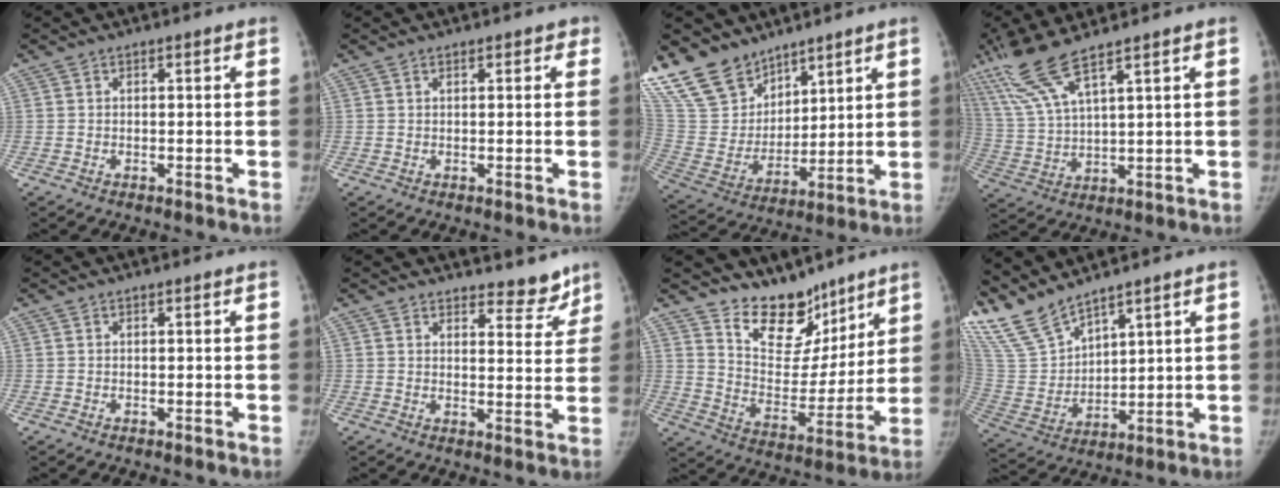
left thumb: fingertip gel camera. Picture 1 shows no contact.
{"total": 1.4, "force": [0.9, 0.7, 0.8], "torque": [0.002, 0.000, 0.006]}
{"total": 20.0, "force": [15.4, 11.0, 6.6], "torque": [-0.120, -0.058, 0.310]}
{"total": 11.7, "force": [8.1, 1.7, 8.3], "torque": [-0.196, -0.029, 0.173]}
{"total": 0.0}
{"total": 6.1, "force": [5.4, 2.6, 1.2], "torque": [0.016, -0.046, 0.065]}
{"total": 14.3, "force": [11.3, 7.6, 4.2], "torque": [-0.010, -0.088, 0.197]}
{"total": 12.8, "force": [11.5, 2.7, 4.8], "torque": [-0.101, -0.053, 0.259]}